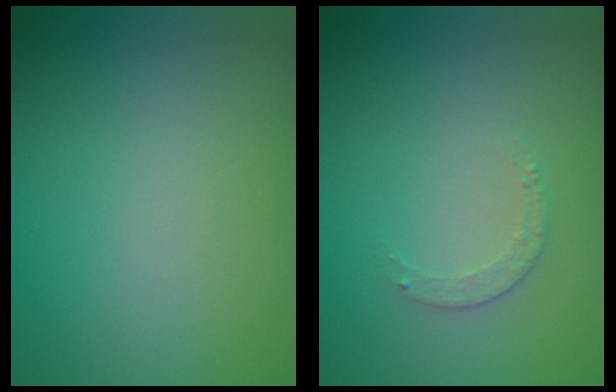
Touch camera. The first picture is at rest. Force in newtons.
{"total": 0.8, "press": 0.6, "slide": 0.6}